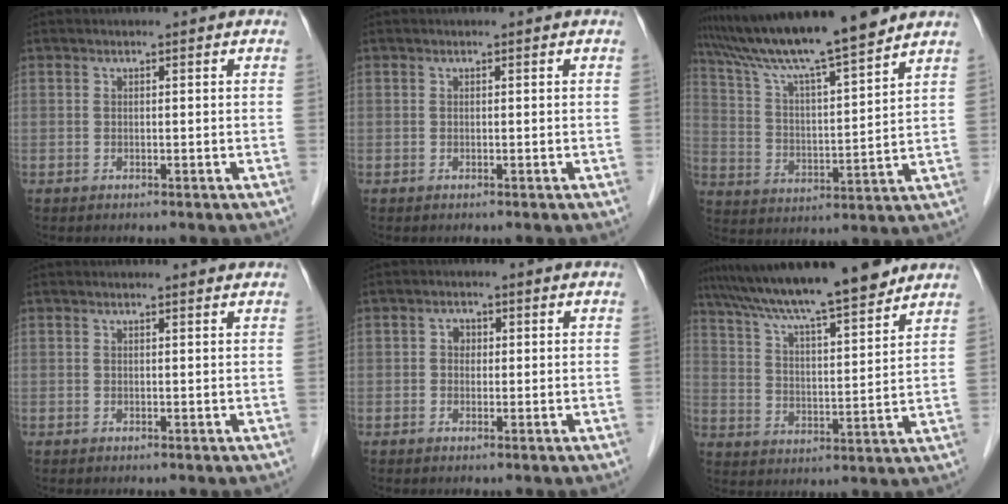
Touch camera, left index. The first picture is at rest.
{"total": 0.0}
{"total": 16.4, "force": [14.2, -0.2, 8.2], "torque": [-0.145, 0.009, 0.239]}
{"total": 1.7, "force": [1.7, 0.2, 0.4], "torque": [-0.014, 0.006, 0.016]}
{"total": 1.6, "force": [0.2, 1.4, 0.8], "torque": [-0.010, 0.005, -0.001]}
{"total": 17.6, "force": [15.0, 1.3, 9.2], "torque": [-0.155, 0.019, 0.239]}